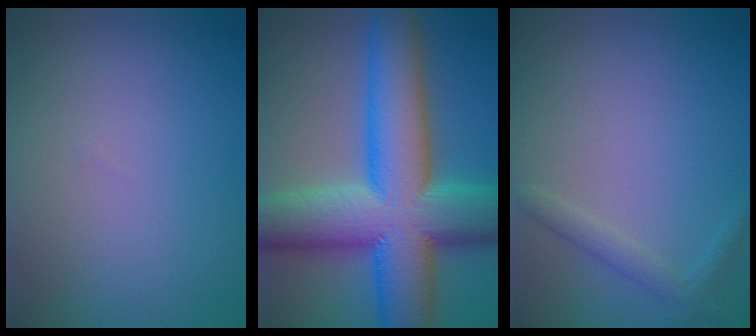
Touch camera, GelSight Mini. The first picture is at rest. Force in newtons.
{"total": 14.9, "press": 14.9, "slide": 0.5}
{"total": 1.5, "press": 1.5, "slide": 0.1}